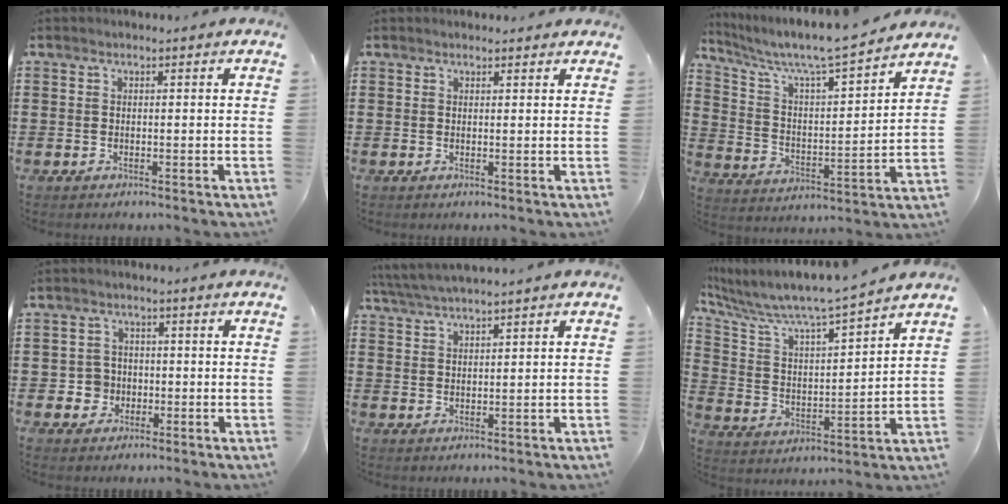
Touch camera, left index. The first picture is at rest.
{"total": 0.9, "force": [0.8, 0.2, 0.1], "torque": [-0.004, 0.001, 0.016]}
{"total": 6.7, "force": [6.0, 0.4, 2.9], "torque": [-0.084, -0.047, 0.094]}
{"total": 3.2, "force": [-0.8, 3.0, 0.8], "torque": [-0.034, 0.001, -0.023]}
{"total": 3.2, "force": [2.9, -0.5, 1.1], "torque": [-0.030, -0.004, 0.054]}
{"total": 7.1, "force": [6.5, 0.3, 2.9], "torque": [-0.086, -0.050, 0.104]}